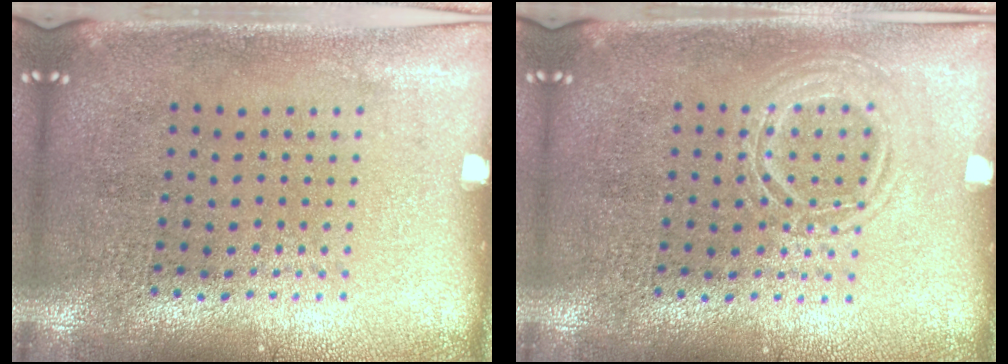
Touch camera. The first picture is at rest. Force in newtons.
{"total": 1.6, "press": 1.6, "slide": 0.2}